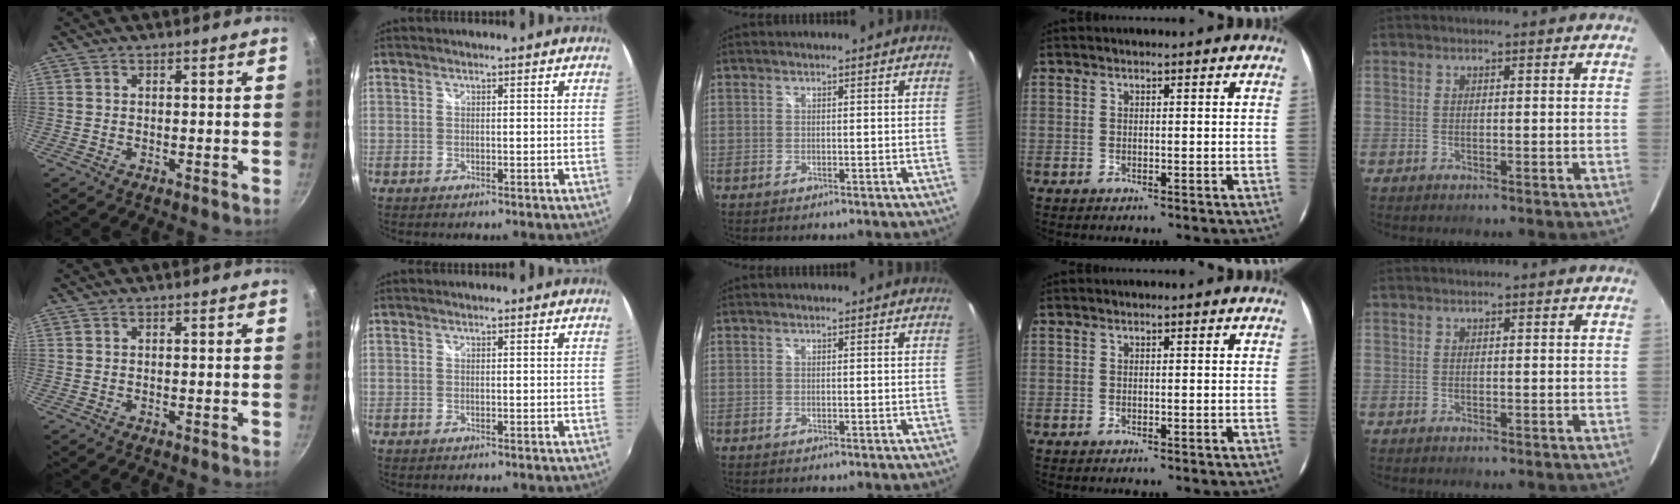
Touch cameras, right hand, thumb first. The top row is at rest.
{}